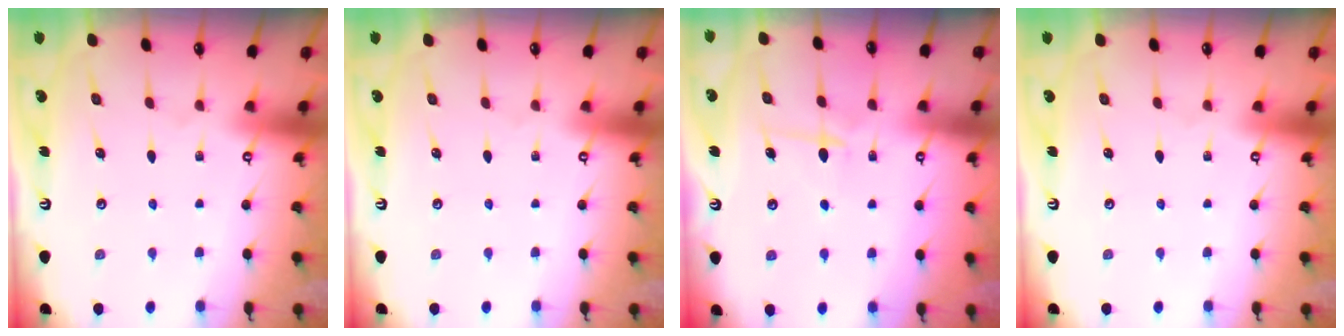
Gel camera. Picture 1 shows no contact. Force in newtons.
{"total": 0.0}
{"total": 5.2, "press": 5.1, "slide": 0.6}
{"total": 0.0}